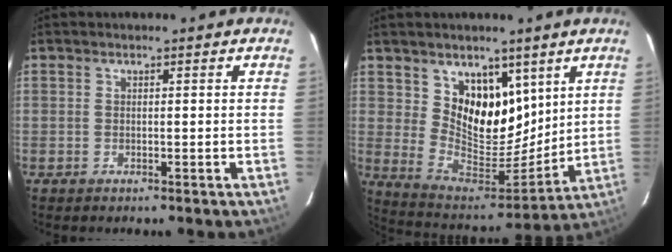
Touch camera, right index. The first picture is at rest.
{"total": 13.7, "force": [7.5, 9.3, 6.8], "torque": [-0.119, -0.029, 0.147]}